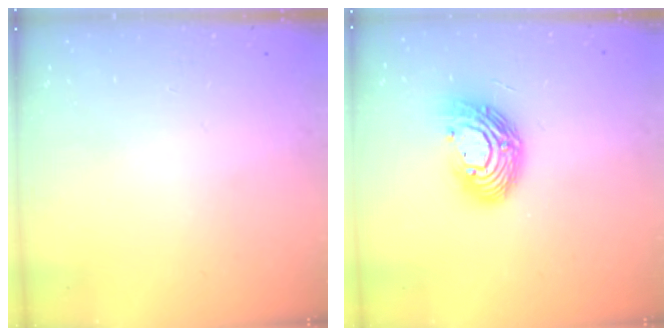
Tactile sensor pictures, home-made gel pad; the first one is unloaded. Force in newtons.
{"total": 12.9, "press": 12.9, "slide": 1.2}